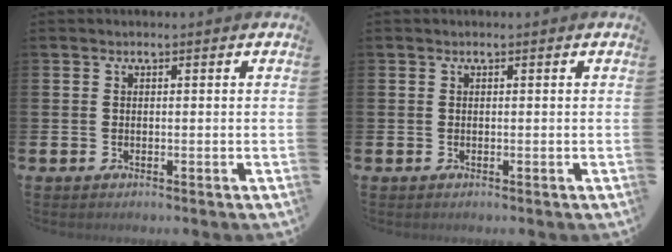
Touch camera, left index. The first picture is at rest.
{"total": 0.0}